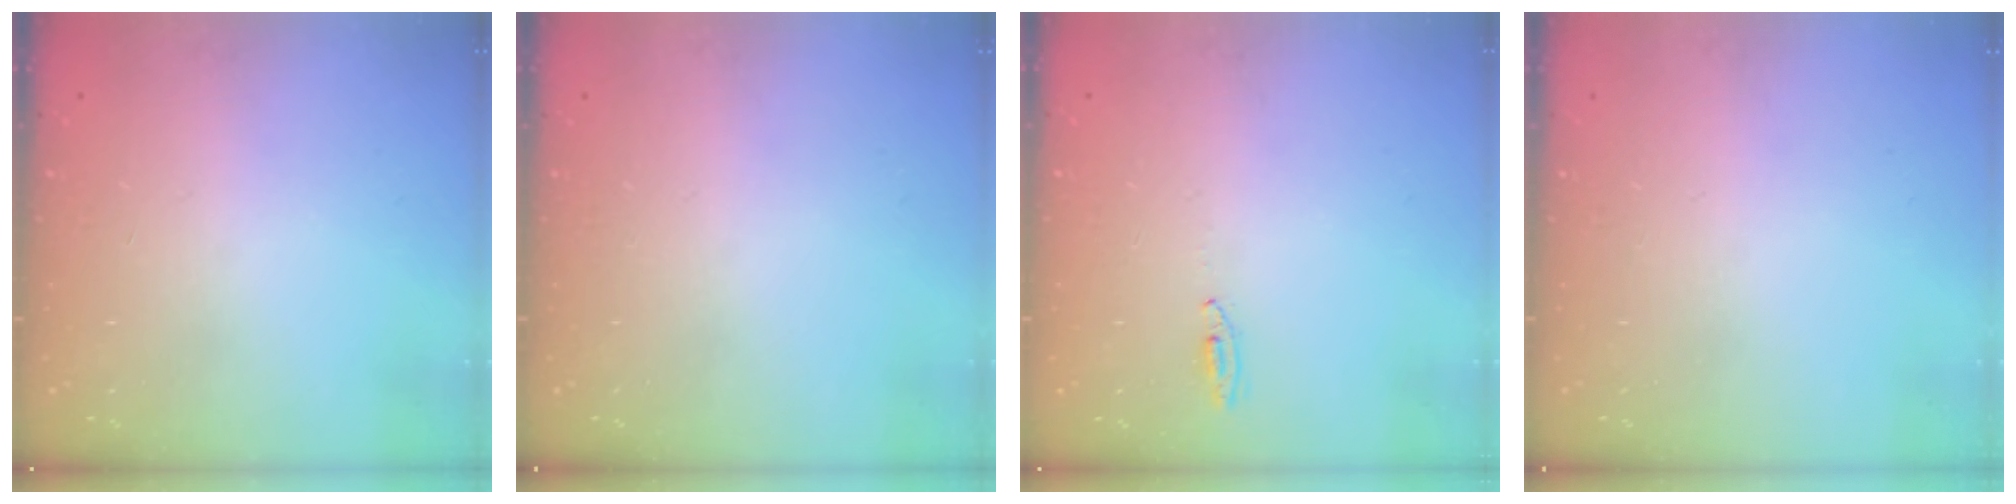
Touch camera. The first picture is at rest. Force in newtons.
{"total": 0.0}
{"total": 2.7, "press": 2.5, "slide": 1.0}
{"total": 0.0}